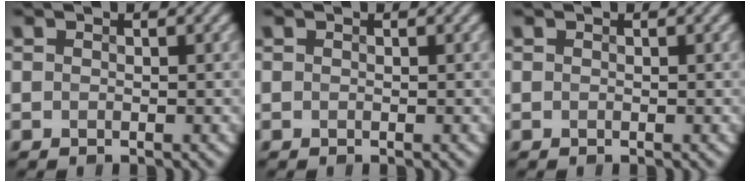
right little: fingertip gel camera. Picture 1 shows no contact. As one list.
[{"total": 0.0}, {"total": 0.0}]